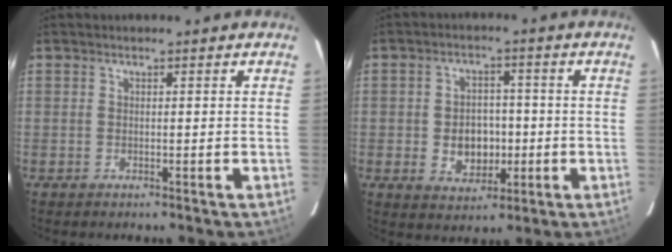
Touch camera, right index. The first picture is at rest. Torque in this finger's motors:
{"motor_torque": [0.19, 0.00, 0.16, 0.03]}